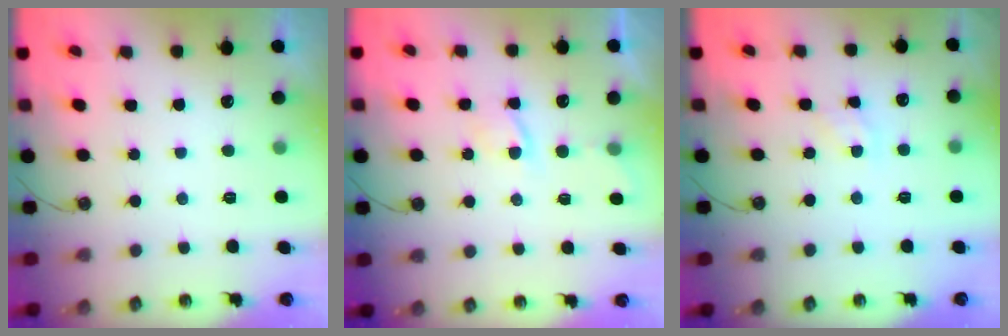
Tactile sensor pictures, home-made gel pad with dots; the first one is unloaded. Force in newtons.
{"total": 4.5, "press": 4.4, "slide": 0.6}
{"total": 5.0, "press": 5.0, "slide": 0.7}